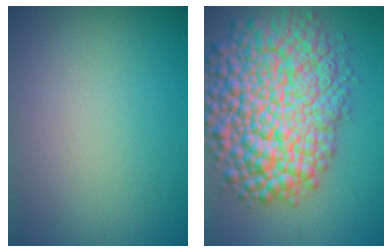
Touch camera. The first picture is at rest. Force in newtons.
{"total": 12.8, "press": 12.8, "slide": 0.5}